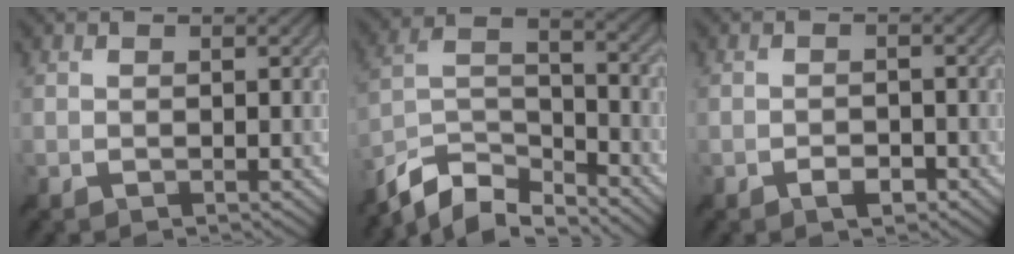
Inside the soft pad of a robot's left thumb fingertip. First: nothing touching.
{"total": 9.9, "force": [-8.6, 2.7, 4.2], "torque": [-0.088, 0.001, -0.174]}
{"total": 2.0, "force": [-1.2, 1.0, 1.2], "torque": [-0.019, 0.001, -0.023]}